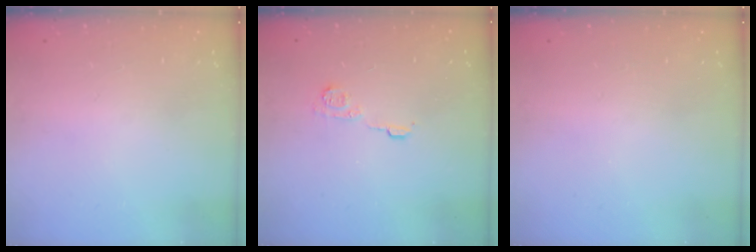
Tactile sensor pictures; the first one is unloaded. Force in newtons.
{"total": 6.0, "press": 6.0, "slide": 0.4}
{"total": 0.0}